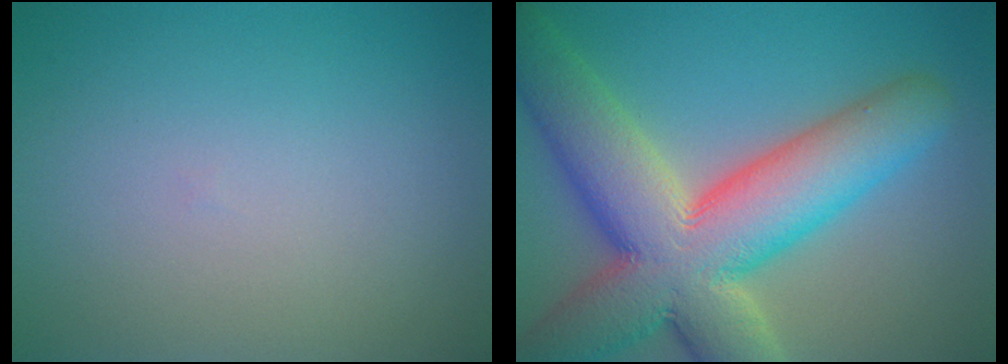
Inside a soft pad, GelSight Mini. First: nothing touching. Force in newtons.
{"total": 13.6, "press": 13.6, "slide": 0.8}